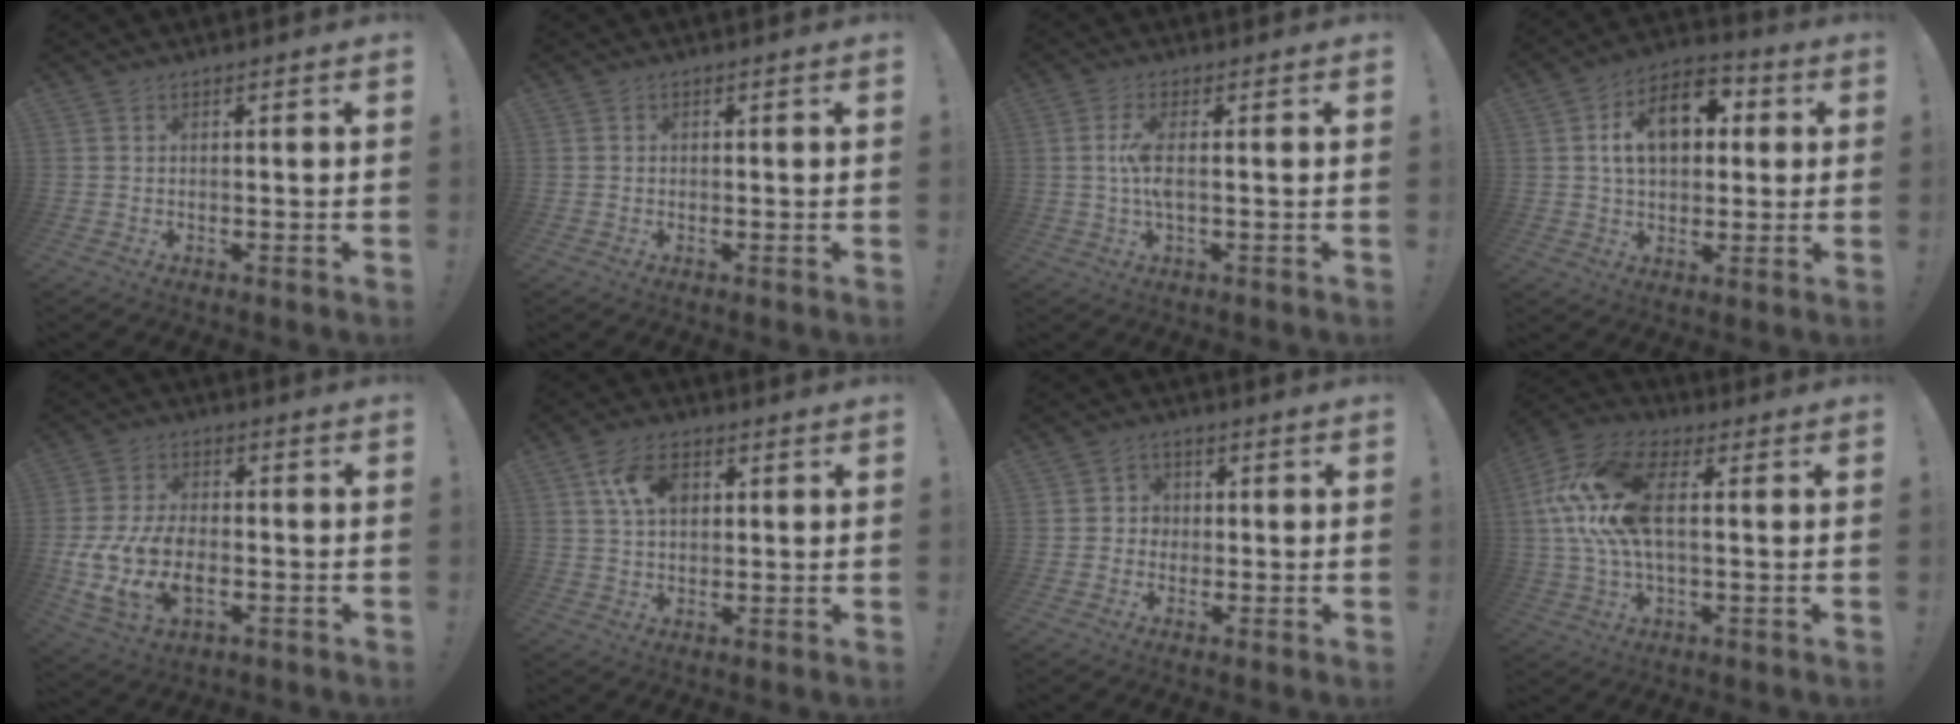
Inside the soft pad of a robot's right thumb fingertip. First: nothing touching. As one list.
[{"total": 0.6, "force": [-0.2, 0.5, 0.1], "torque": [-0.002, 0.001, -0.003]}, {"total": 6.6, "force": [0.1, 1.7, 6.4], "torque": [-0.130, -0.010, -0.004]}, {"total": 14.0, "force": [3.3, 9.4, 9.8], "torque": [-0.138, 0.002, 0.060]}, {"total": 13.9, "force": [-3.0, 9.1, 10.1], "torque": [-0.193, 0.004, -0.052]}, {"total": 8.8, "force": [3.0, 6.0, 5.8], "torque": [-0.094, 0.005, 0.058]}, {"total": 3.8, "force": [-0.4, 3.7, 0.9], "torque": [-0.016, 0.010, -0.008]}, {"total": 18.6, "force": [2.9, 9.7, 15.6], "torque": [-0.301, 0.003, 0.049]}]